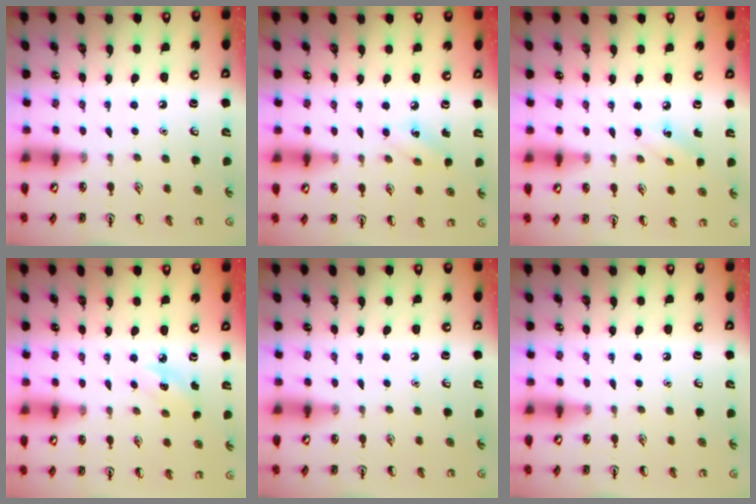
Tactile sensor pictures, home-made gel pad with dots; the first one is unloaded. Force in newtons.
{"total": 4.0, "press": 3.8, "slide": 1.3}
{"total": 4.0, "press": 3.8, "slide": 1.3}
{"total": 4.0, "press": 3.8, "slide": 1.2}
{"total": 0.0}
{"total": 0.0}